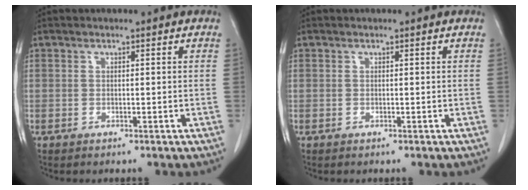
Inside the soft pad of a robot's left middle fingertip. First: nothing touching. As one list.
[{"total": 0.0}]